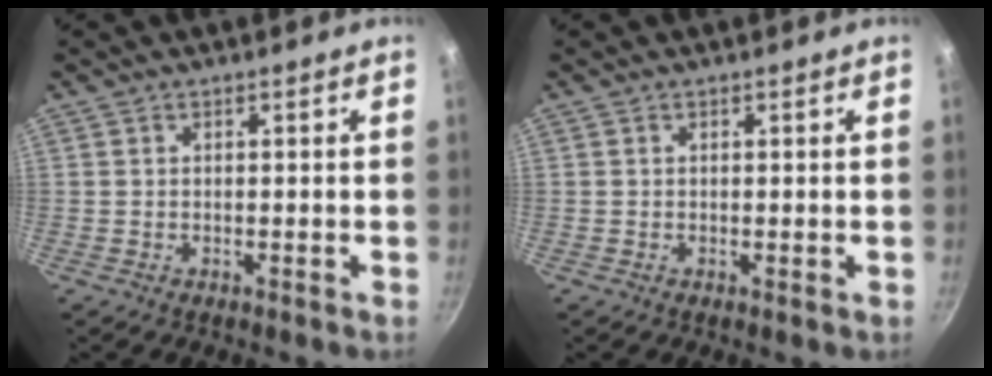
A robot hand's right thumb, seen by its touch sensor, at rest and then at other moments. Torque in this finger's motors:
{"motor_torque": [0.29, 0.18, -0.17, -0.04, 0.02]}